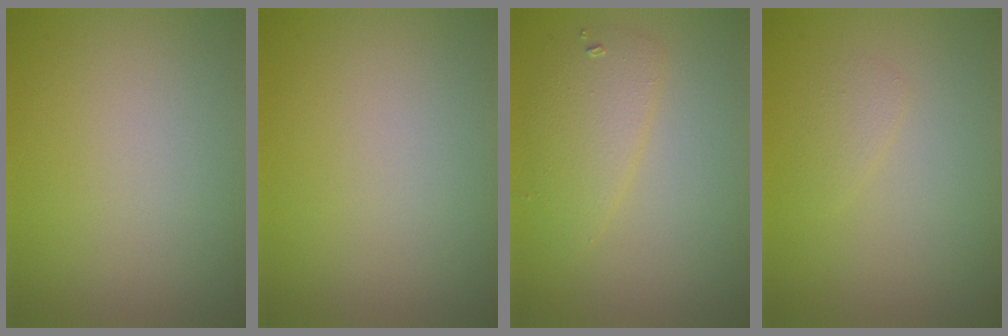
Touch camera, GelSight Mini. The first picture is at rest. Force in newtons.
{"total": 0.0}
{"total": 2.6, "press": 2.6, "slide": 0.2}
{"total": 0.9, "press": 0.9, "slide": 0.0}